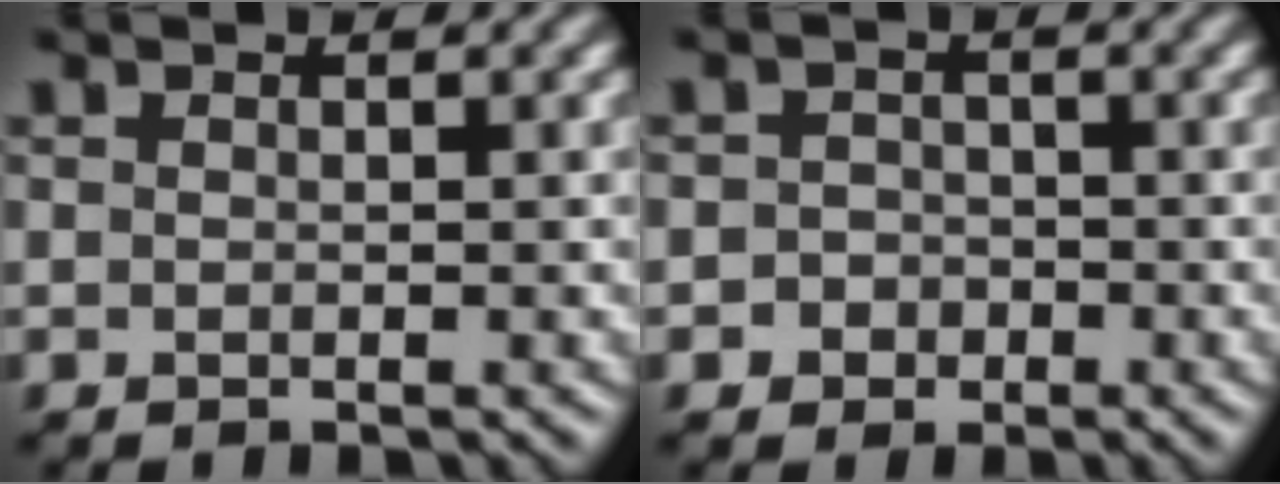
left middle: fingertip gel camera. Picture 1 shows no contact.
{"total": 2.3, "force": [-1.4, 1.8, 0.0], "torque": [0.026, 0.005, -0.030]}